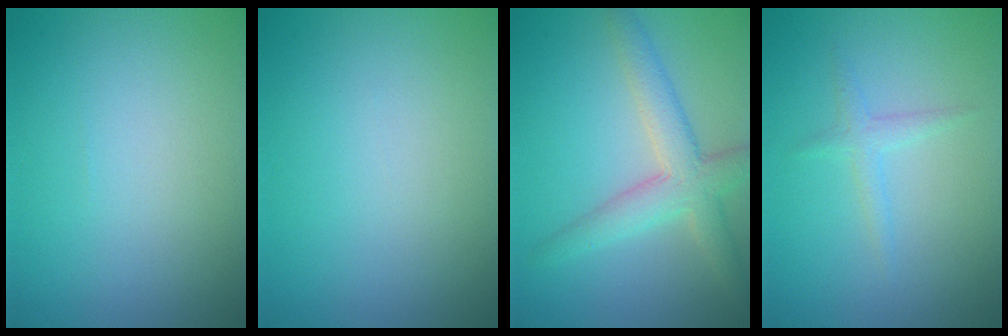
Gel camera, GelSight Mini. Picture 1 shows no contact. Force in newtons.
{"total": 0.0}
{"total": 4.4, "press": 4.4, "slide": 0.3}
{"total": 0.7, "press": 0.6, "slide": 0.1}